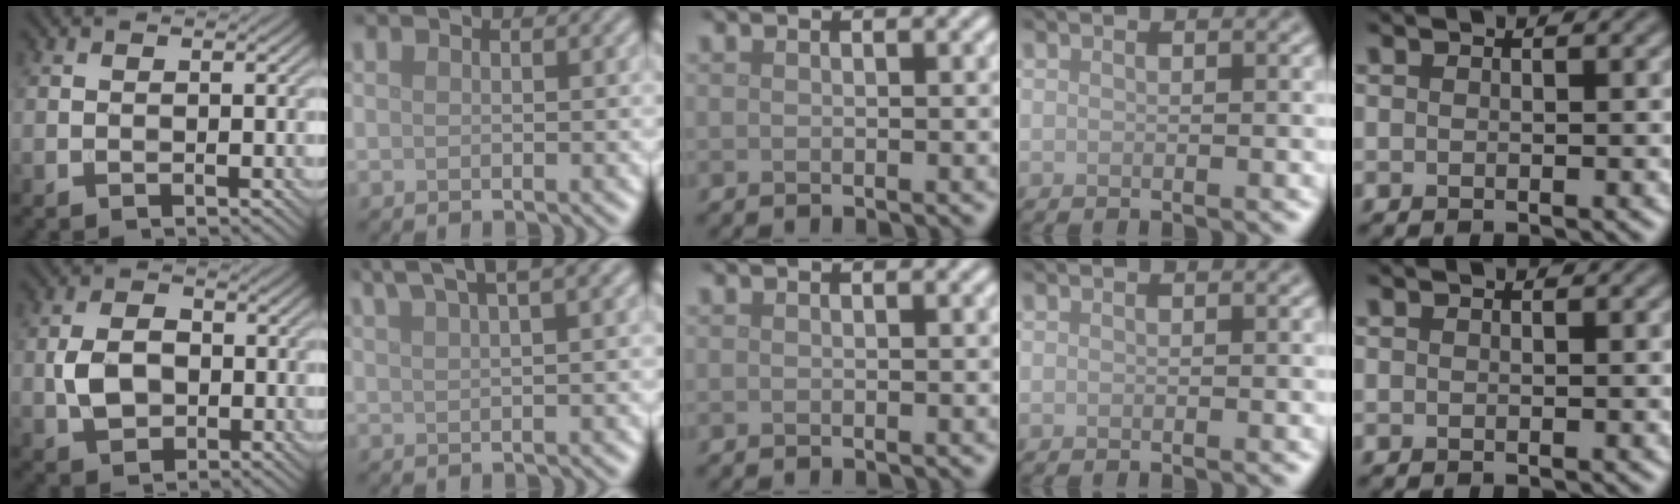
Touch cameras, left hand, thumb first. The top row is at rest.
{"thumb": {"total": 5.6, "force": [-0.6, 4.0, 3.9], "torque": [-0.079, -0.005, -0.011]}, "index": {"total": 5.9, "force": [4.4, 1.3, 3.7], "torque": [-0.046, 0.024, 0.055]}}